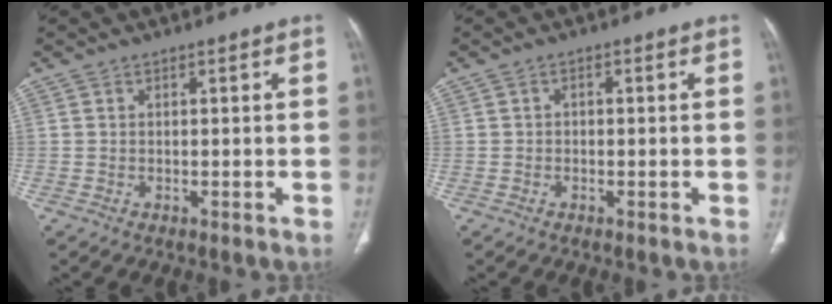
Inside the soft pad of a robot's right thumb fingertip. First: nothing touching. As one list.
[{"total": 0.7, "force": [-0.2, 0.5, 0.4], "torque": [-0.001, 0.002, -0.007]}]